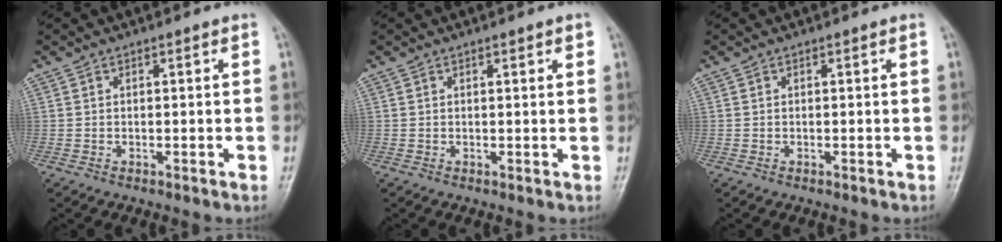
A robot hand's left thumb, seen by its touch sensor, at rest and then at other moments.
{"total": 1.6, "force": [0.9, 0.4, 1.2], "torque": [-0.017, -0.002, 0.012]}
{"total": 0.0}